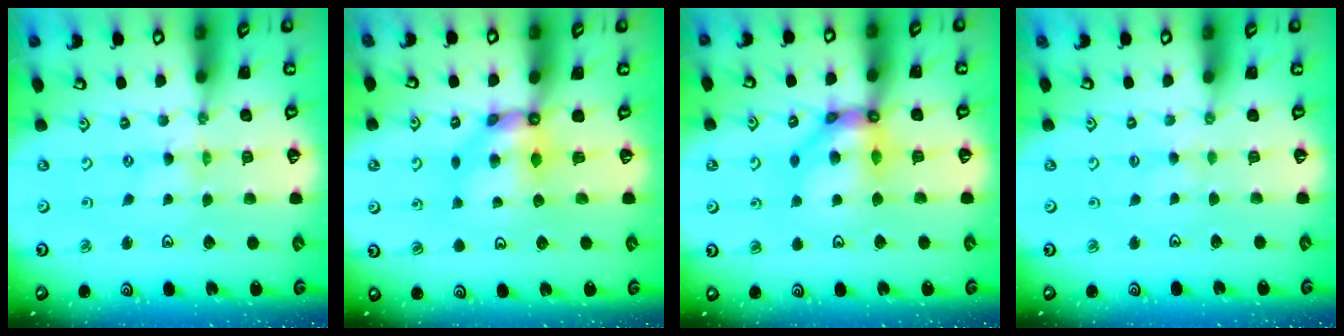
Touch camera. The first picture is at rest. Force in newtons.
{"total": 7.5, "press": 7.5, "slide": 0.5}
{"total": 11.1, "press": 11.1, "slide": 1.0}
{"total": 0.6, "press": 0.6, "slide": 0.2}